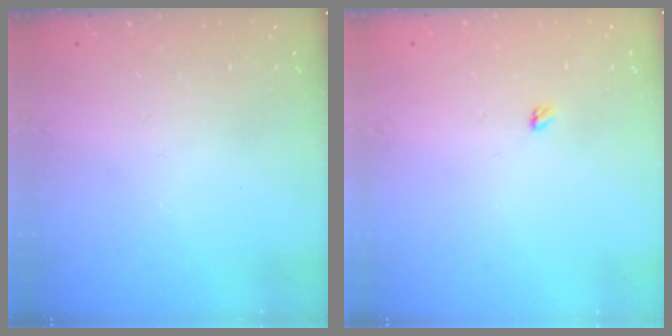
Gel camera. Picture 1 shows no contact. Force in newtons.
{"total": 2.4, "press": 2.4, "slide": 0.4}